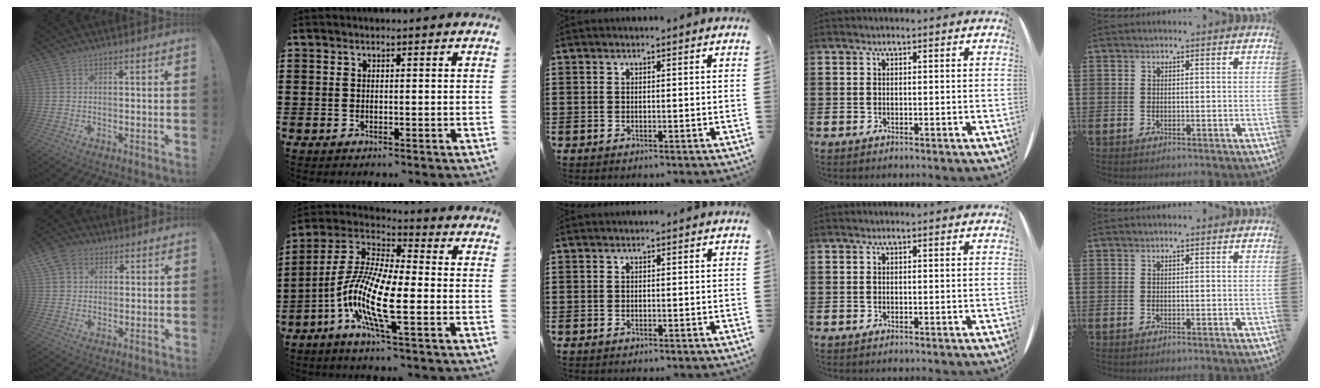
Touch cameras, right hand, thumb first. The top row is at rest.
{"thumb": {"total": 6.6, "force": [2.8, 5.3, 2.8], "torque": [-0.047, -0.001, 0.058]}, "index": {"total": 12.5, "force": [-4.3, 3.0, 11.3], "torque": [-0.256, -0.015, -0.089]}}